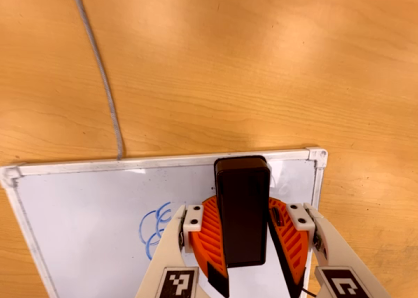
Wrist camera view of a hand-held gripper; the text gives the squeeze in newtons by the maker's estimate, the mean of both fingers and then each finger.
{"total": 13.1, "left": 15.5, "right": 10.6}